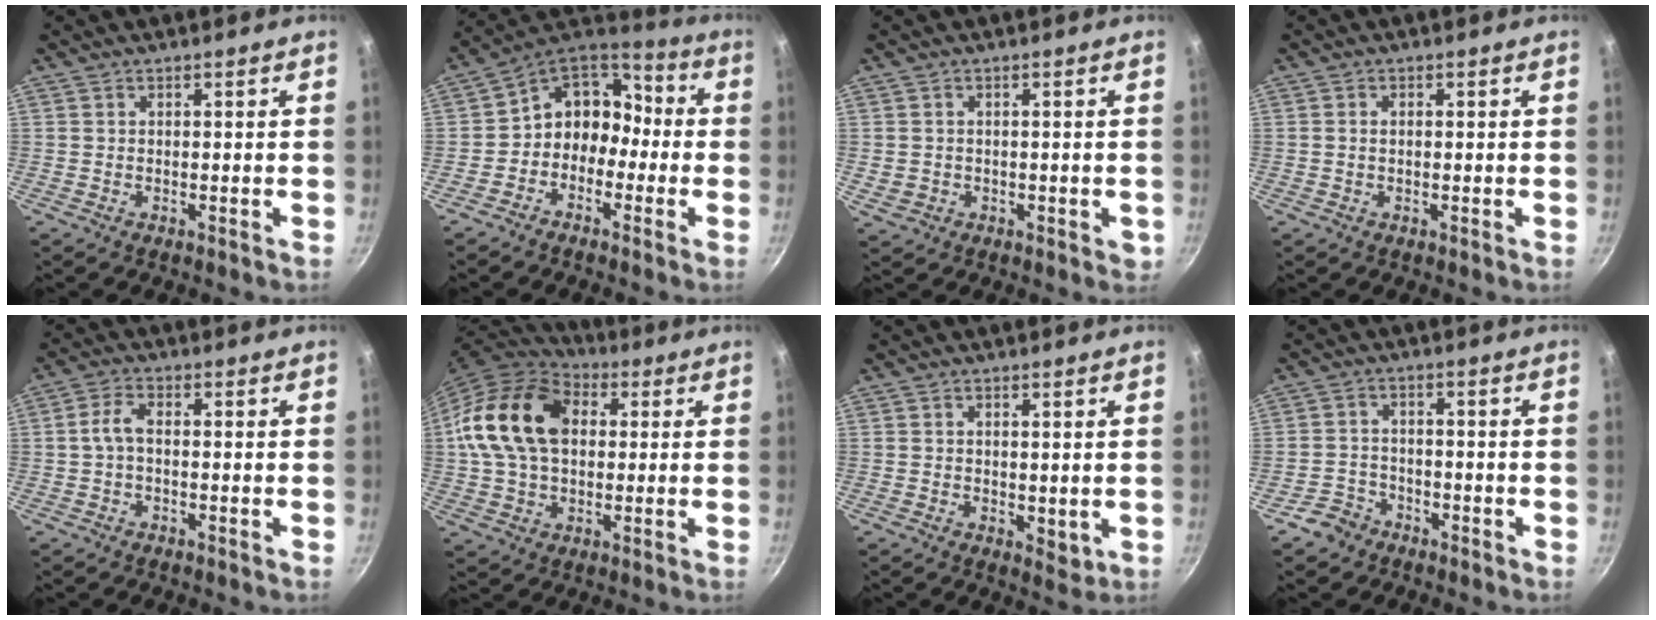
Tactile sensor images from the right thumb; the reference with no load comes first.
{"total": 11.1, "force": [-2.7, 9.3, 5.4], "torque": [-0.040, 0.064, -0.067]}
{"total": 3.9, "force": [-0.2, 3.3, 2.1], "torque": [-0.027, -0.005, 0.001]}
{"total": 1.2, "force": [0.0, 0.8, 0.8], "torque": [-0.015, 0.003, -0.001]}
{"total": 3.7, "force": [-0.4, 2.1, 3.1], "torque": [-0.064, 0.019, -0.013]}
{"total": 18.7, "force": [3.0, 13.2, 12.8], "torque": [-0.221, 0.021, 0.040]}
{"total": 3.0, "force": [0.5, 2.0, 2.2], "torque": [-0.028, -0.007, 0.009]}
{"total": 4.5, "force": [-3.1, 3.2, 0.8], "torque": [-0.004, 0.037, -0.054]}